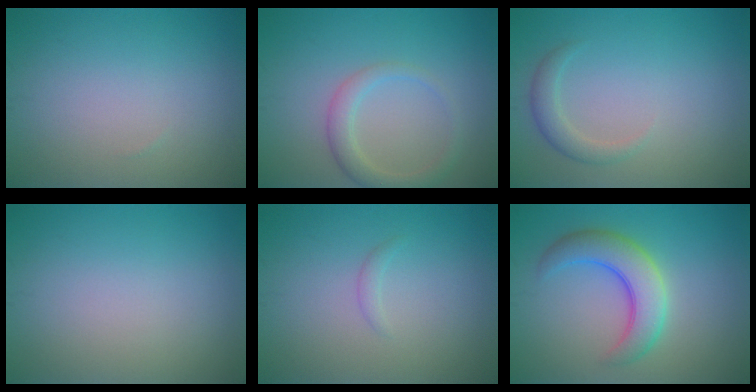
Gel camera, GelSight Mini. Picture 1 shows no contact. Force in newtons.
{"total": 2.5, "press": 2.5, "slide": 0.2}
{"total": 1.8, "press": 1.8, "slide": 0.2}
{"total": 0.0}
{"total": 0.7, "press": 0.7, "slide": 0.1}
{"total": 5.4, "press": 5.4, "slide": 0.2}